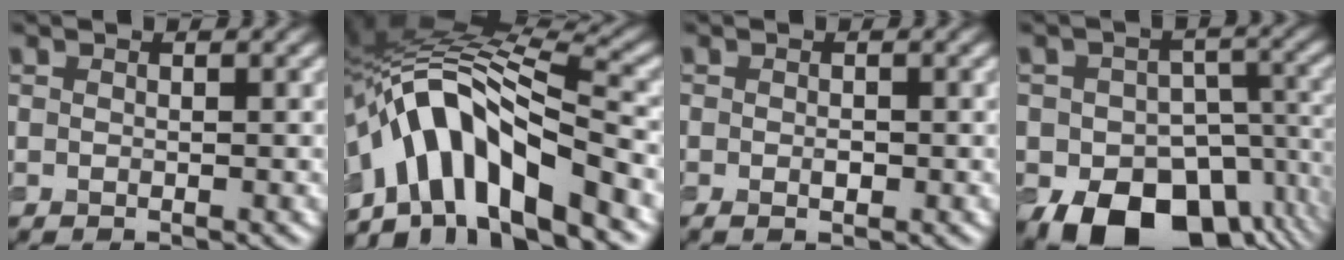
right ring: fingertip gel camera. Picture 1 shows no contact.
{"total": 11.5, "force": [-5.3, 4.6, 9.1], "torque": [-0.140, 0.024, -0.099]}
{"total": 0.9, "force": [-0.5, 0.4, 0.7], "torque": [-0.012, -0.001, -0.009]}
{"total": 13.4, "force": [-6.4, 8.4, 8.3], "torque": [-0.120, -0.035, -0.098]}